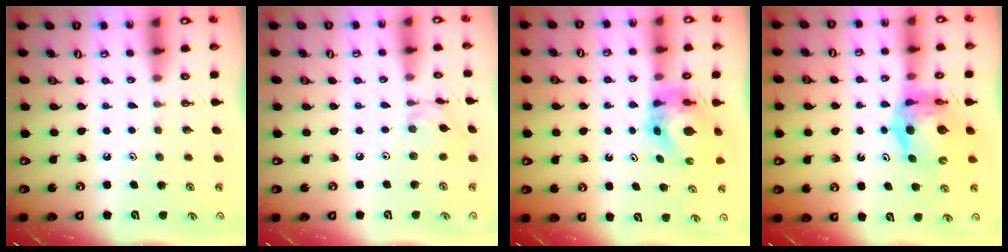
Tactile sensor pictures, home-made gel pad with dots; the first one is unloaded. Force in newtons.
{"total": 3.8, "press": 3.8, "slide": 0.2}
{"total": 5.9, "press": 5.9, "slide": 0.6}
{"total": 9.8, "press": 9.8, "slide": 1.1}